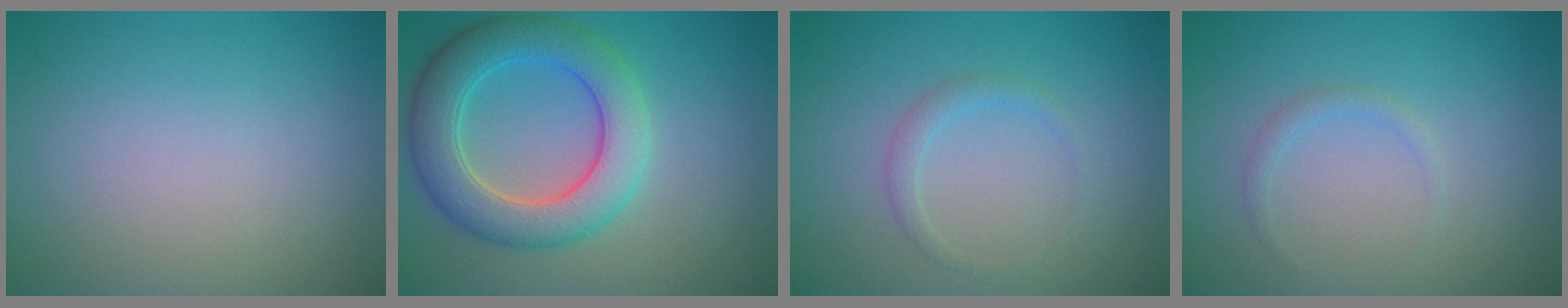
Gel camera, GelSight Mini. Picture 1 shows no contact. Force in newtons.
{"total": 6.8, "press": 6.8, "slide": 0.3}
{"total": 1.2, "press": 1.2, "slide": 0.1}
{"total": 0.9, "press": 0.9, "slide": 0.1}